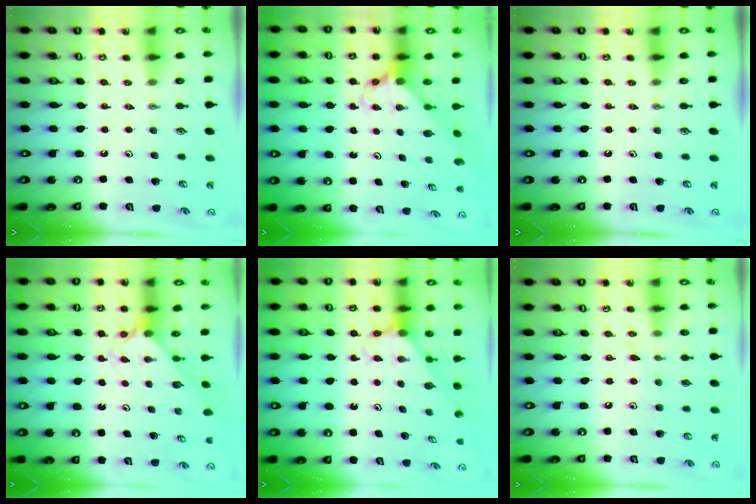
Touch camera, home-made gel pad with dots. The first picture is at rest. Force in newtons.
{"total": 3.4, "press": 3.4, "slide": 0.3}
{"total": 0.0}
{"total": 2.0, "press": 2.0, "slide": 0.2}
{"total": 2.7, "press": 2.7, "slide": 0.2}
{"total": 5.6, "press": 5.5, "slide": 0.5}